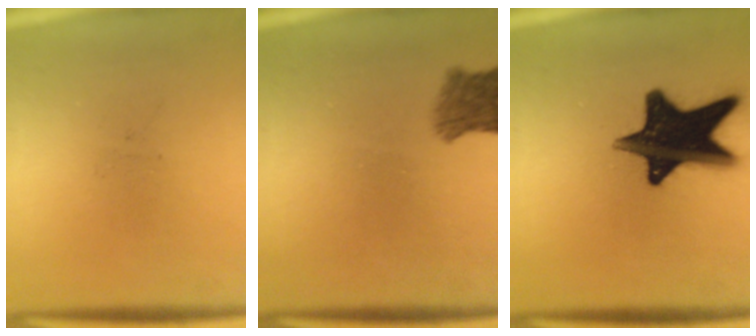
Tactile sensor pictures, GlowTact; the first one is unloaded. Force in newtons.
{"total": 4.1}
{"total": 18.4}